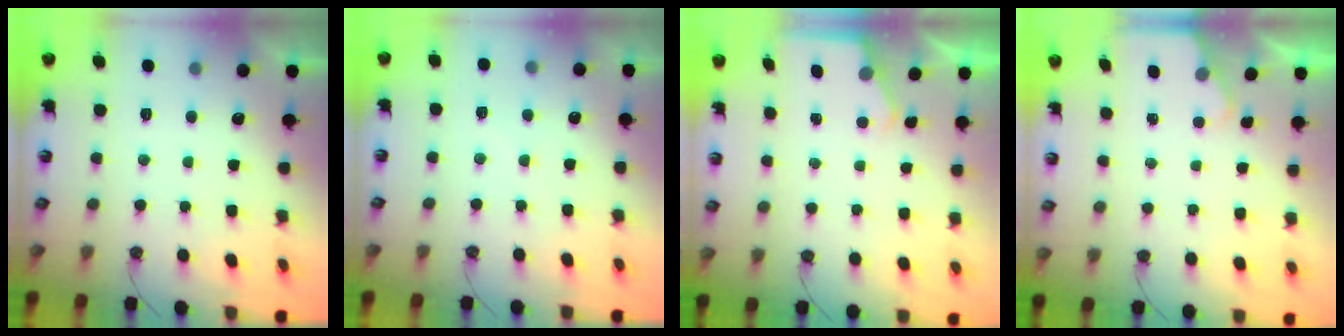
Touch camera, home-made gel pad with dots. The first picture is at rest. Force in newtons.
{"total": 2.9, "press": 2.9, "slide": 0.4}
{"total": 2.8, "press": 2.8, "slide": 0.4}
{"total": 1.7, "press": 1.7, "slide": 0.3}